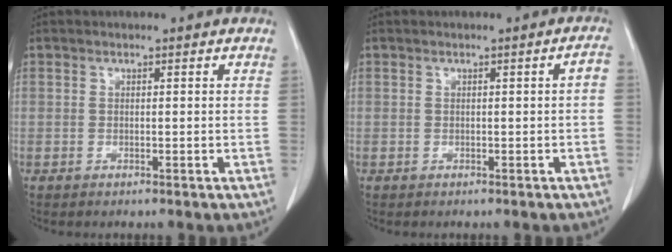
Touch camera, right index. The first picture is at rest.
{"total": 1.4, "force": [-0.3, 0.2, 1.4], "torque": [-0.011, 0.002, -0.002]}